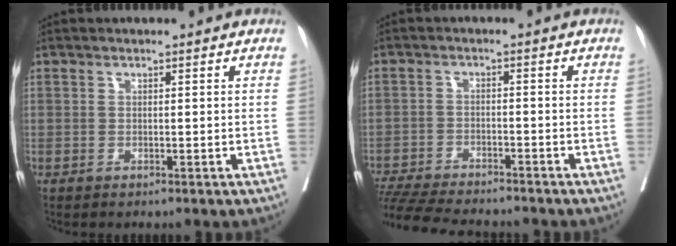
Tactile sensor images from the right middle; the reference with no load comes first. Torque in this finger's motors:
{"motor_torque": [1.07, -1.07, 0.12, 0.04]}